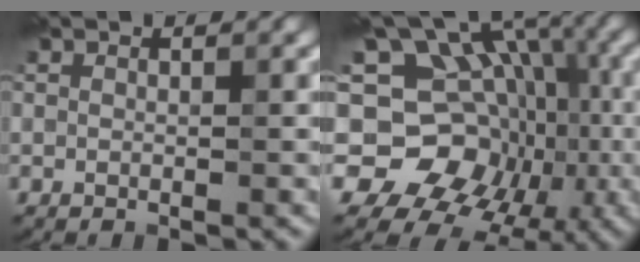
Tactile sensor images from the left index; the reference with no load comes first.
{"total": 12.3, "force": [-1.0, 10.7, 5.9], "torque": [-0.091, 0.021, -0.021]}